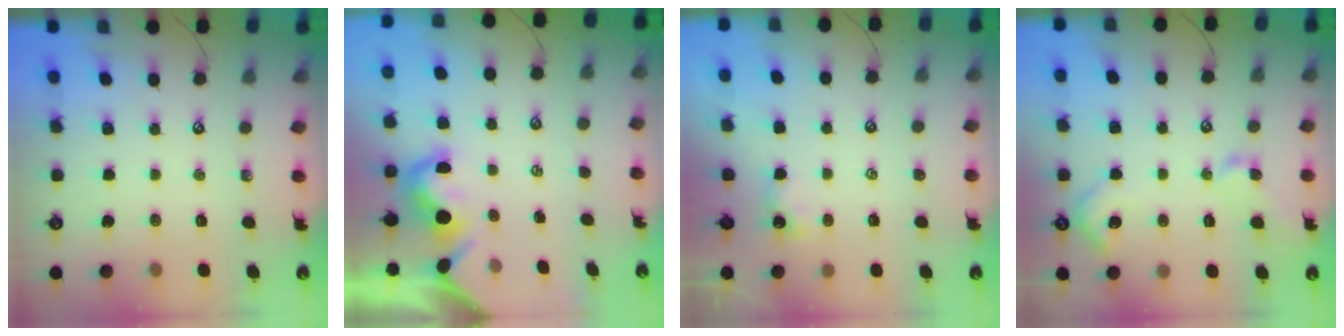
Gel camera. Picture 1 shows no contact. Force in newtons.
{"total": 1.9, "press": 1.8, "slide": 0.4}
{"total": 0.0}
{"total": 7.1, "press": 7.0, "slide": 0.9}